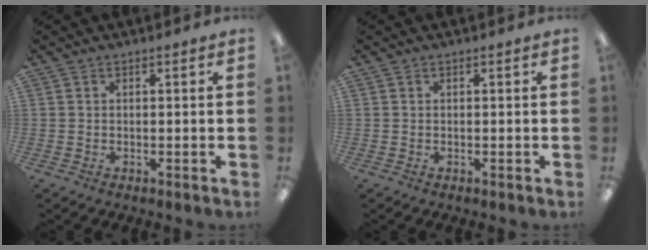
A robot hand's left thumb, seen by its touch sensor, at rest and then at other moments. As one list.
[{"total": 0.0}]